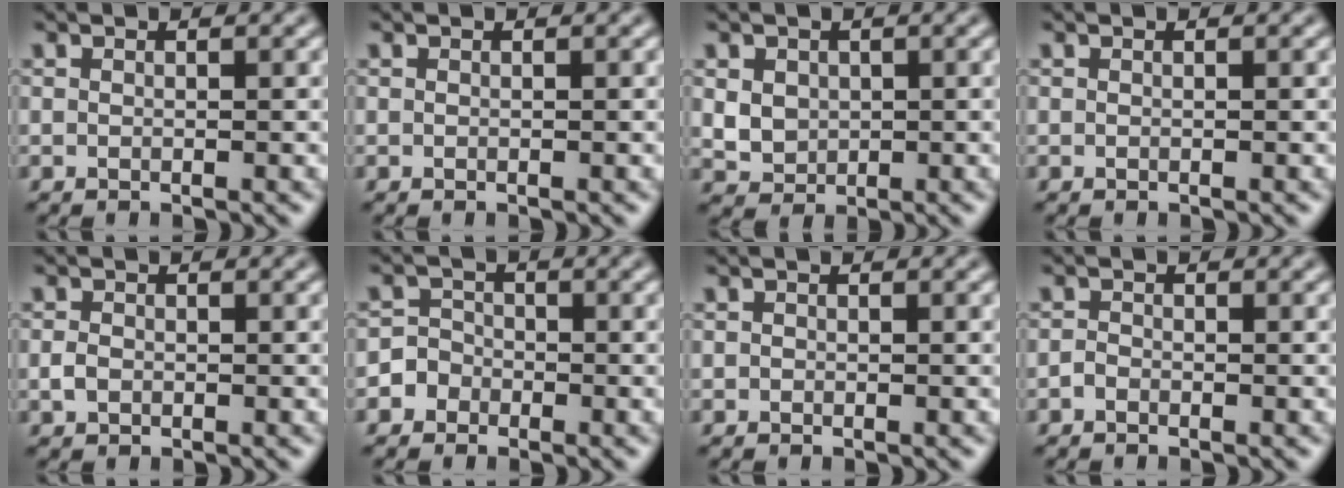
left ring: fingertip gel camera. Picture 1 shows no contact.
{"total": 0.0}
{"total": 2.9, "force": [0.7, 2.4, 1.4], "torque": [-0.036, 0.000, 0.022]}
{"total": 0.0}
{"total": 1.2, "force": [-0.3, 0.9, 0.7], "torque": [-0.013, -0.001, -0.008]}
{"total": 3.2, "force": [-1.7, 2.6, 0.3], "torque": [0.025, 0.005, -0.040]}
{"total": 0.0}
{"total": 0.7, "force": [-0.5, 0.5, 0.3], "torque": [-0.004, 0.000, -0.013]}